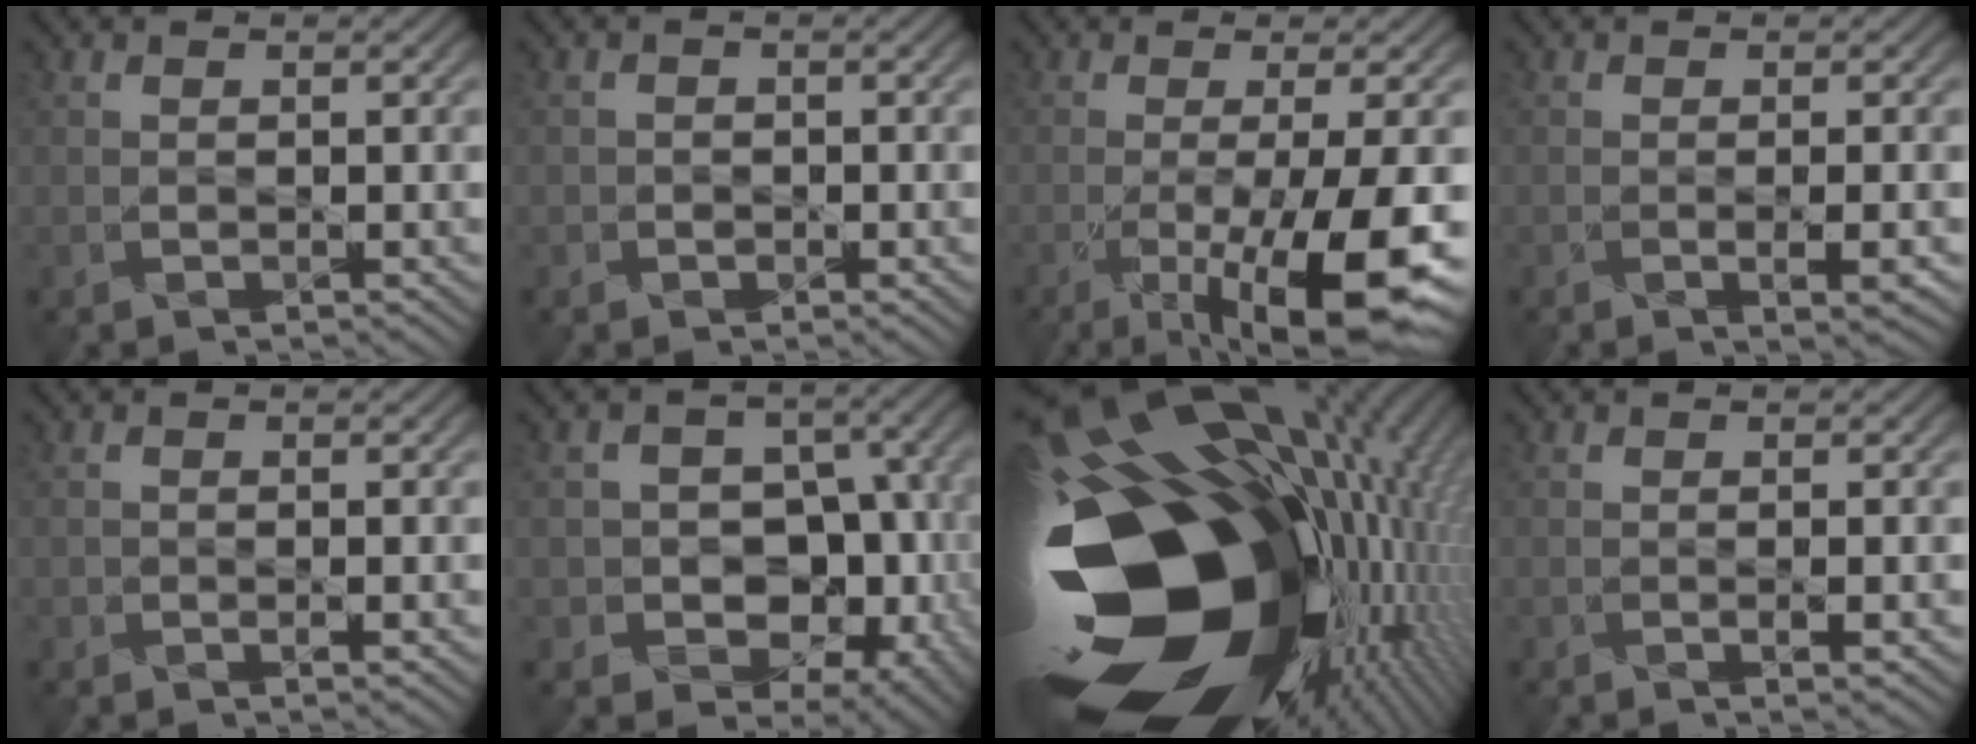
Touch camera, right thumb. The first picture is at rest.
{"total": 1.3, "force": [-0.3, 1.2, -0.3], "torque": [0.016, 0.006, -0.017]}
{"total": 12.2, "force": [-5.1, 2.3, 10.8], "torque": [-0.181, -0.023, -0.071]}
{"total": 3.0, "force": [-1.4, 0.3, 2.6], "torque": [-0.043, -0.003, -0.017]}
{"total": 1.2, "force": [-0.6, 0.6, 0.8], "torque": [-0.011, -0.004, -0.013]}
{"total": 12.6, "force": [-2.5, 10.8, 6.2], "torque": [-0.129, -0.012, -0.045]}
{"total": 22.3, "force": [-3.5, 14.0, 16.9], "torque": [-0.353, -0.088, -0.021]}
{"total": 1.6, "force": [-0.8, 0.0, 1.4], "torque": [-0.024, -0.004, -0.012]}